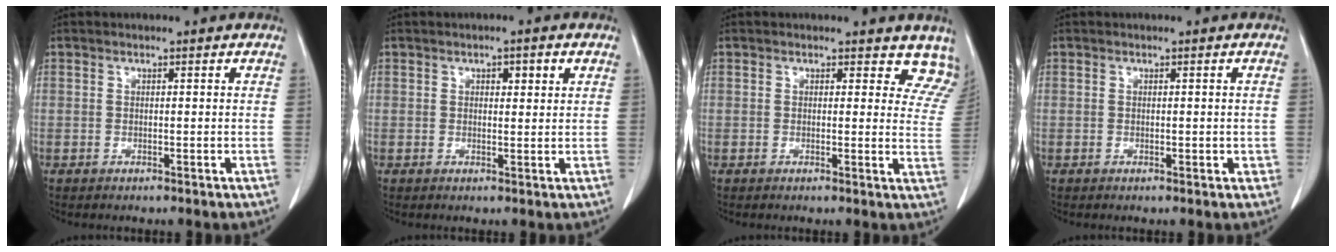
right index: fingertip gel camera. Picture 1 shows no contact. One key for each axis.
{"total": 2.6, "fx": 1.1, "fy": 1.0, "fz": 2.2, "tx": -0.032, "ty": 0.004, "tz": 0.014}
{"total": 6.3, "fx": 5.3, "fy": 3.1, "fz": 1.3, "tx": 0.024, "ty": -0.014, "tz": 0.023}
{"total": 1.7, "fx": -0.3, "fy": 0.9, "fz": 1.4, "tx": -0.016, "ty": 0.000, "tz": -0.003}